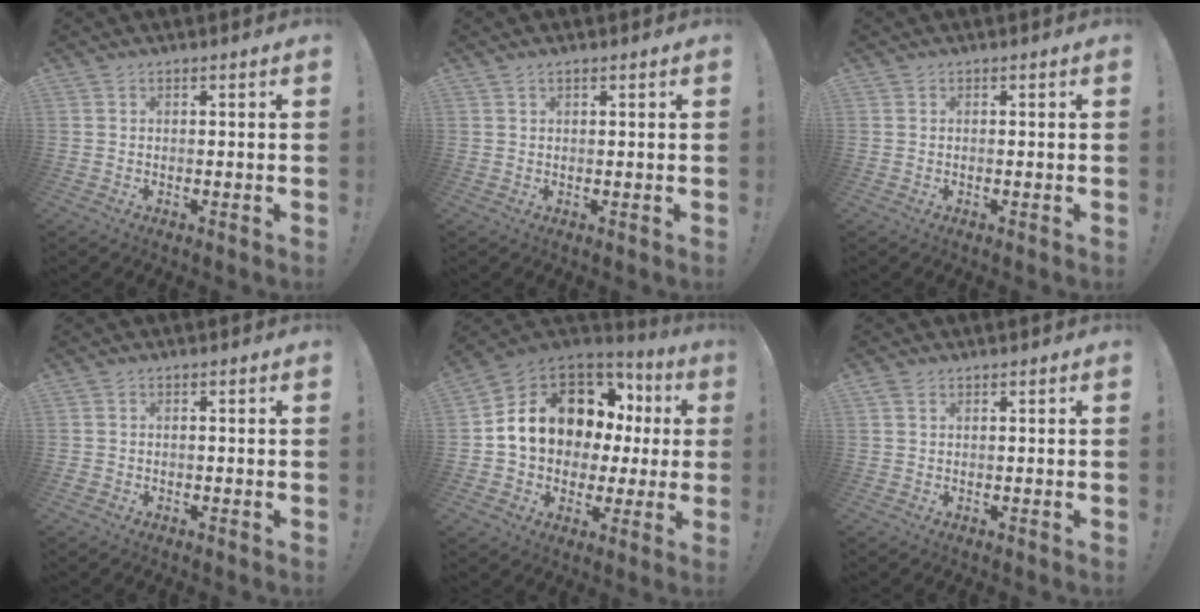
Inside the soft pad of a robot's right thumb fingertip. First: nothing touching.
{"total": 0.8, "force": [0.6, 0.3, 0.4], "torque": [-0.012, 0.000, 0.011]}
{"total": 0.0}
{"total": 0.8, "force": [-0.6, 0.4, 0.3], "torque": [-0.004, 0.002, -0.012]}
{"total": 16.1, "force": [5.4, 11.9, 9.4], "torque": [-0.145, -0.030, 0.120]}
{"total": 1.3, "force": [0.8, 0.7, 0.7], "torque": [-0.016, 0.001, 0.016]}